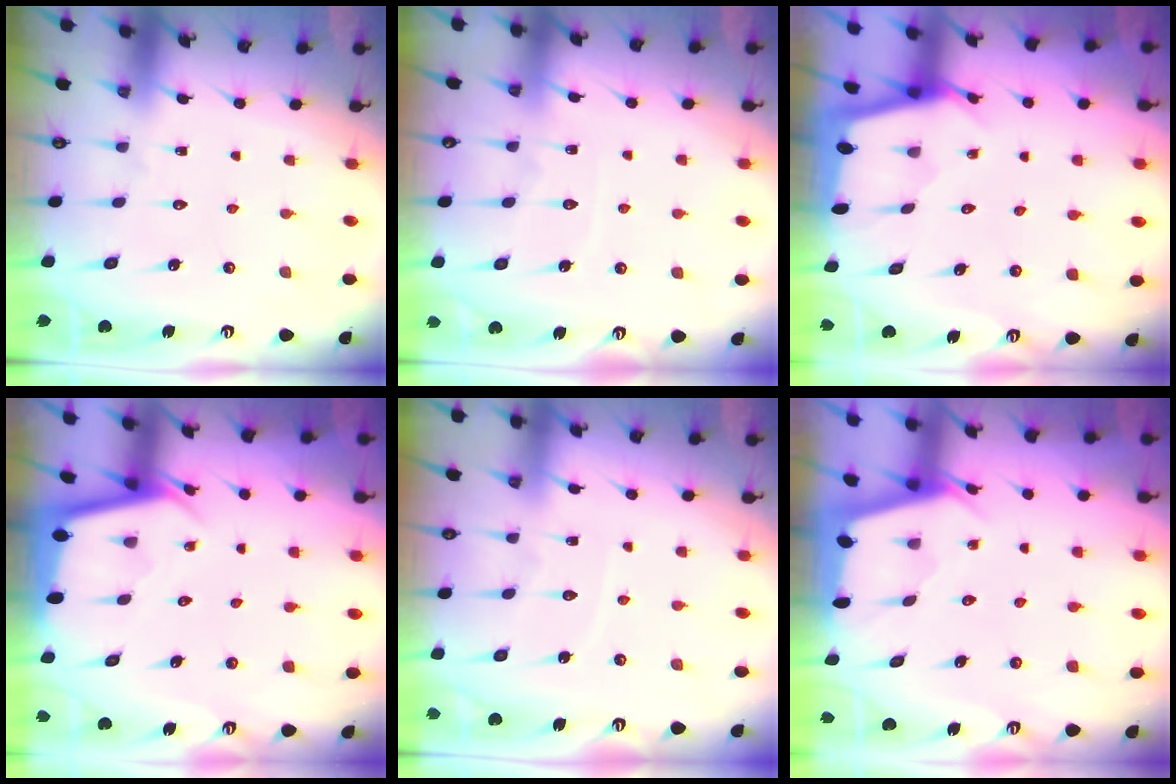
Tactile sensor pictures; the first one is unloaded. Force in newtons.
{"total": 6.3, "press": 6.3, "slide": 0.5}
{"total": 2.1, "press": 2.1, "slide": 0.3}
{"total": 2.3, "press": 2.3, "slide": 0.1}
{"total": 3.2, "press": 3.2, "slide": 0.4}
{"total": 2.2, "press": 2.2, "slide": 0.3}